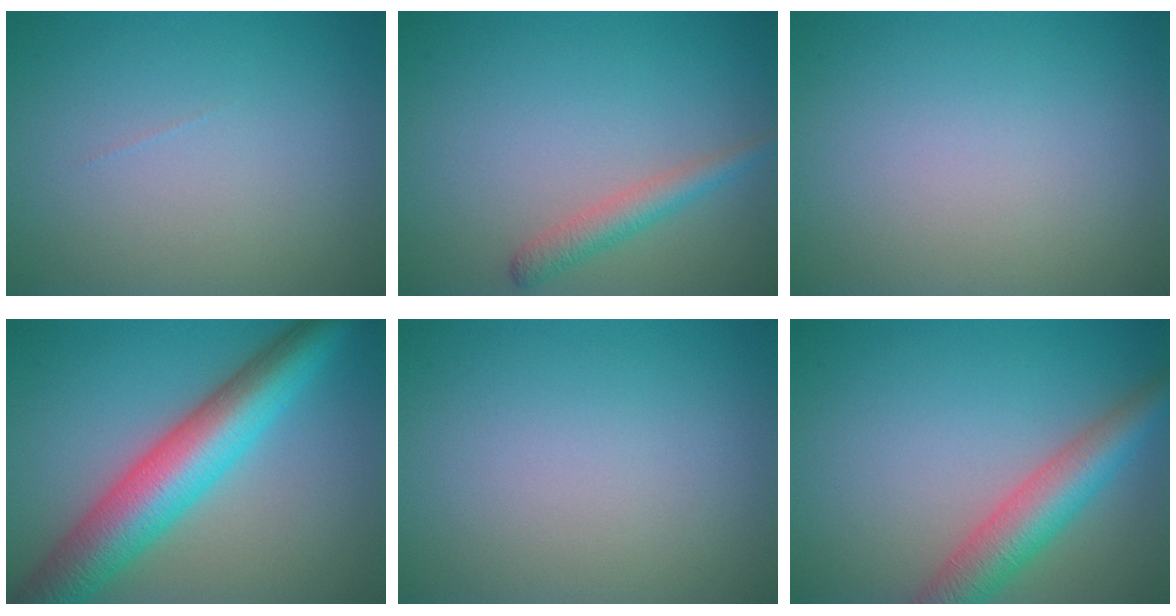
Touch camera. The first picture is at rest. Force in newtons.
{"total": 2.2, "press": 2.2, "slide": 0.1}
{"total": 0.0}
{"total": 9.2, "press": 9.2, "slide": 0.1}
{"total": 0.0}
{"total": 5.4, "press": 5.4, "slide": 0.3}